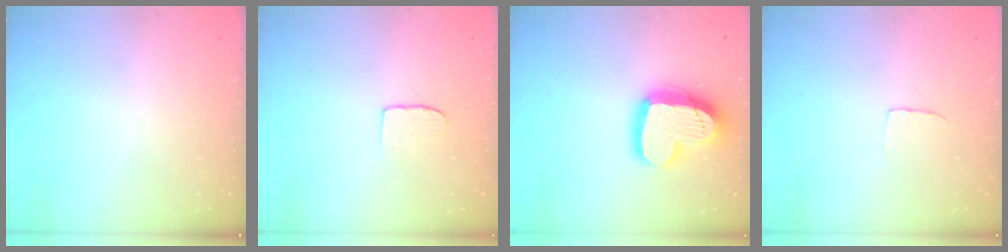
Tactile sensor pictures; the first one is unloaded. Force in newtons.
{"total": 5.1, "press": 5.1, "slide": 0.4}
{"total": 17.7, "press": 17.6, "slide": 1.6}
{"total": 2.4, "press": 2.4, "slide": 0.1}